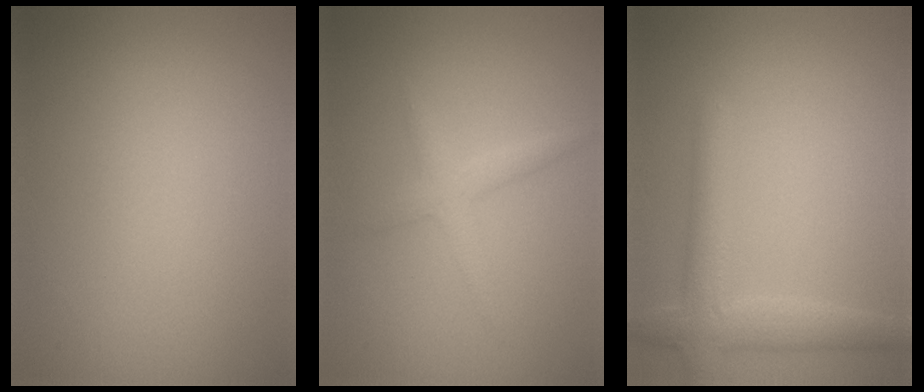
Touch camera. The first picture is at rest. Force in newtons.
{"total": 2.0, "press": 2.0, "slide": 0.1}
{"total": 3.4, "press": 3.4, "slide": 0.2}